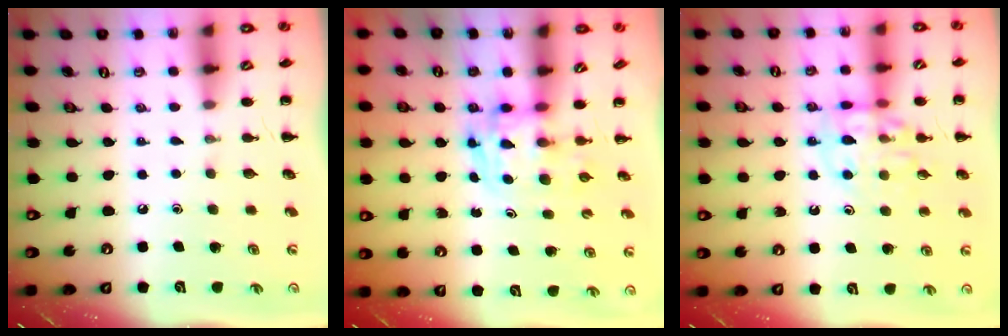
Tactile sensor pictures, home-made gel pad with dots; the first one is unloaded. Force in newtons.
{"total": 3.7, "press": 3.6, "slide": 0.6}
{"total": 11.2, "press": 11.0, "slide": 1.9}